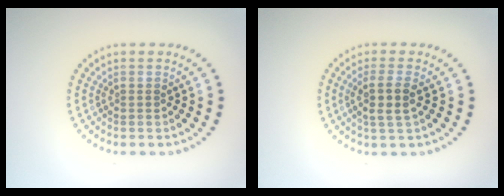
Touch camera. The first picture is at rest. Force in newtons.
{"total": 2.5, "press": 2.2, "slide": 1.1}